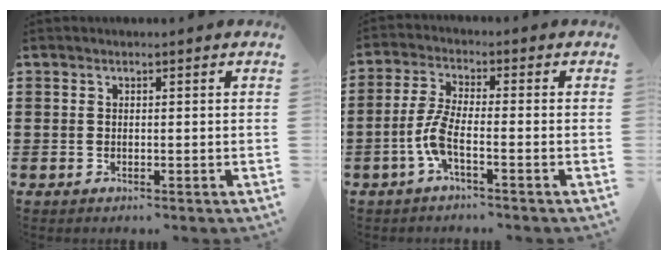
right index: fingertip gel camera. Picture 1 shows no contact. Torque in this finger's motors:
{"motor_torque": [2.14, 0.00, 0.58, 0.19]}